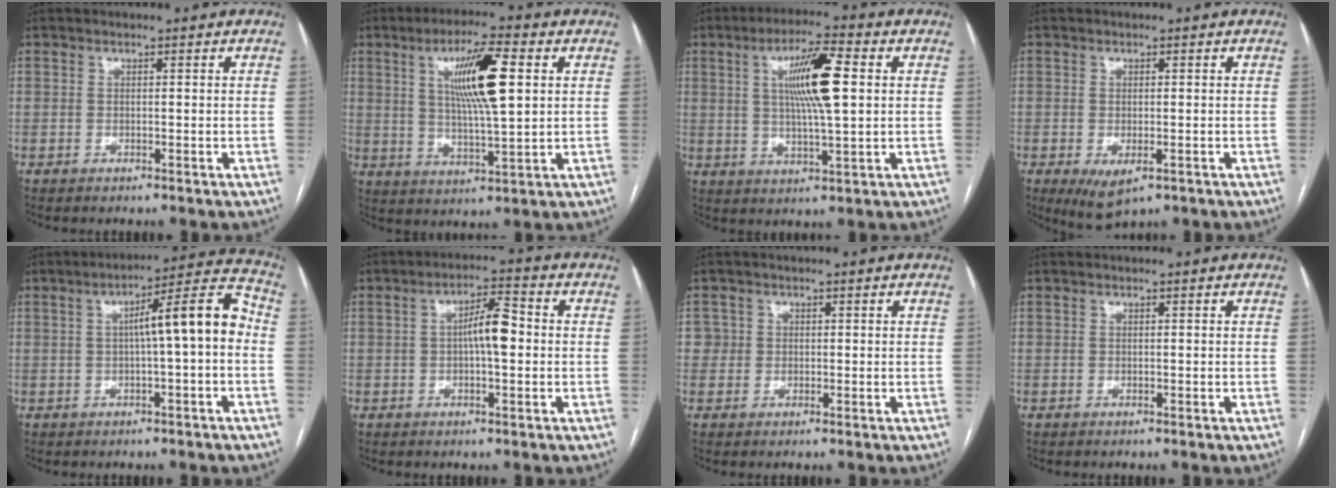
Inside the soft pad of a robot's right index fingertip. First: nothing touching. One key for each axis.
{"total": 11.4, "fx": 3.2, "fy": 1.2, "fz": 10.9, "tx": -0.192, "ty": 0.005, "tz": 0.055}
{"total": 10.6, "fx": 2.3, "fy": 1.1, "fz": 10.3, "tx": -0.182, "ty": 0.007, "tz": 0.037}
{"total": 4.8, "fx": -2.1, "fy": 2.2, "fz": 3.8, "tx": -0.060, "ty": -0.012, "tz": -0.023}
{"total": 9.9, "fx": -0.1, "fy": 0.8, "fz": 9.8, "tx": -0.139, "ty": 0.034, "tz": -0.005}
{"total": 5.9, "fx": 0.1, "fy": 1.3, "fz": 5.7, "tx": -0.099, "ty": 0.015, "tz": -0.003}
{"total": 2.1, "fx": 0.3, "fy": 2.1, "fz": -0.1, "tx": 0.018, "ty": 0.008, "tz": 0.001}
{"total": 0.0}